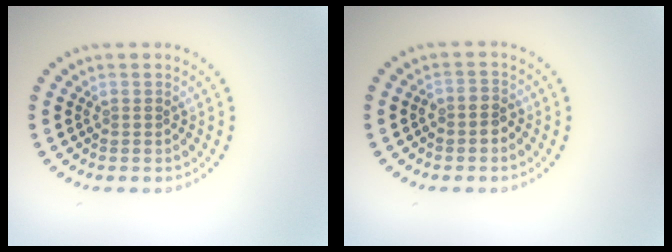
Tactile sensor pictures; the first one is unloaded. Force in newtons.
{"total": 1.2, "press": 1.0, "slide": 0.7}